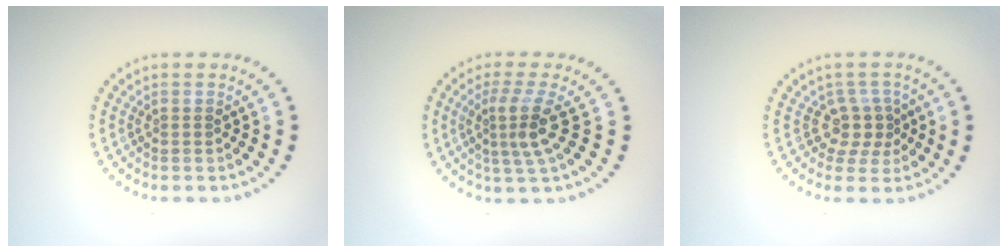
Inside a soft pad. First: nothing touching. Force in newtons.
{"total": 3.2, "press": 2.3, "slide": 2.3}
{"total": 2.7, "press": 2.0, "slide": 1.8}